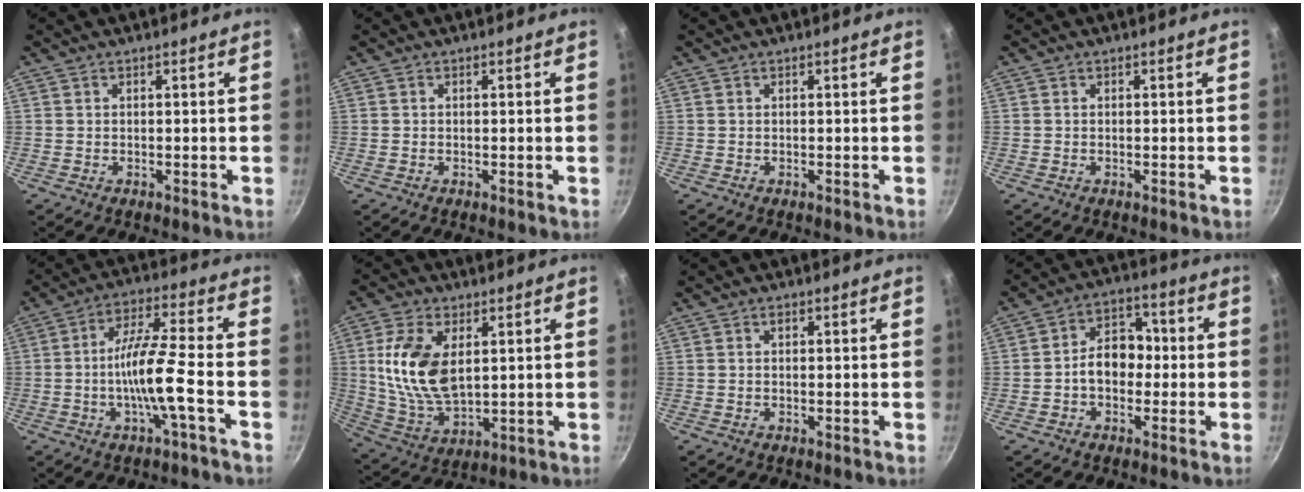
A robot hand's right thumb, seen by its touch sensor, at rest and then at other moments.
{"total": 0.0}
{"total": 0.0}
{"total": 0.0}
{"total": 10.3, "force": [-3.1, 1.0, 9.7], "torque": [-0.179, 0.030, -0.064]}
{"total": 14.2, "force": [3.1, 8.1, 11.3], "torque": [-0.212, -0.019, 0.070]}
{"total": 0.8, "force": [0.3, 0.5, 0.5], "torque": [-0.006, 0.001, 0.004]}
{"total": 8.8, "force": [-0.8, 6.6, 5.9], "torque": [-0.048, 0.032, -0.026]}